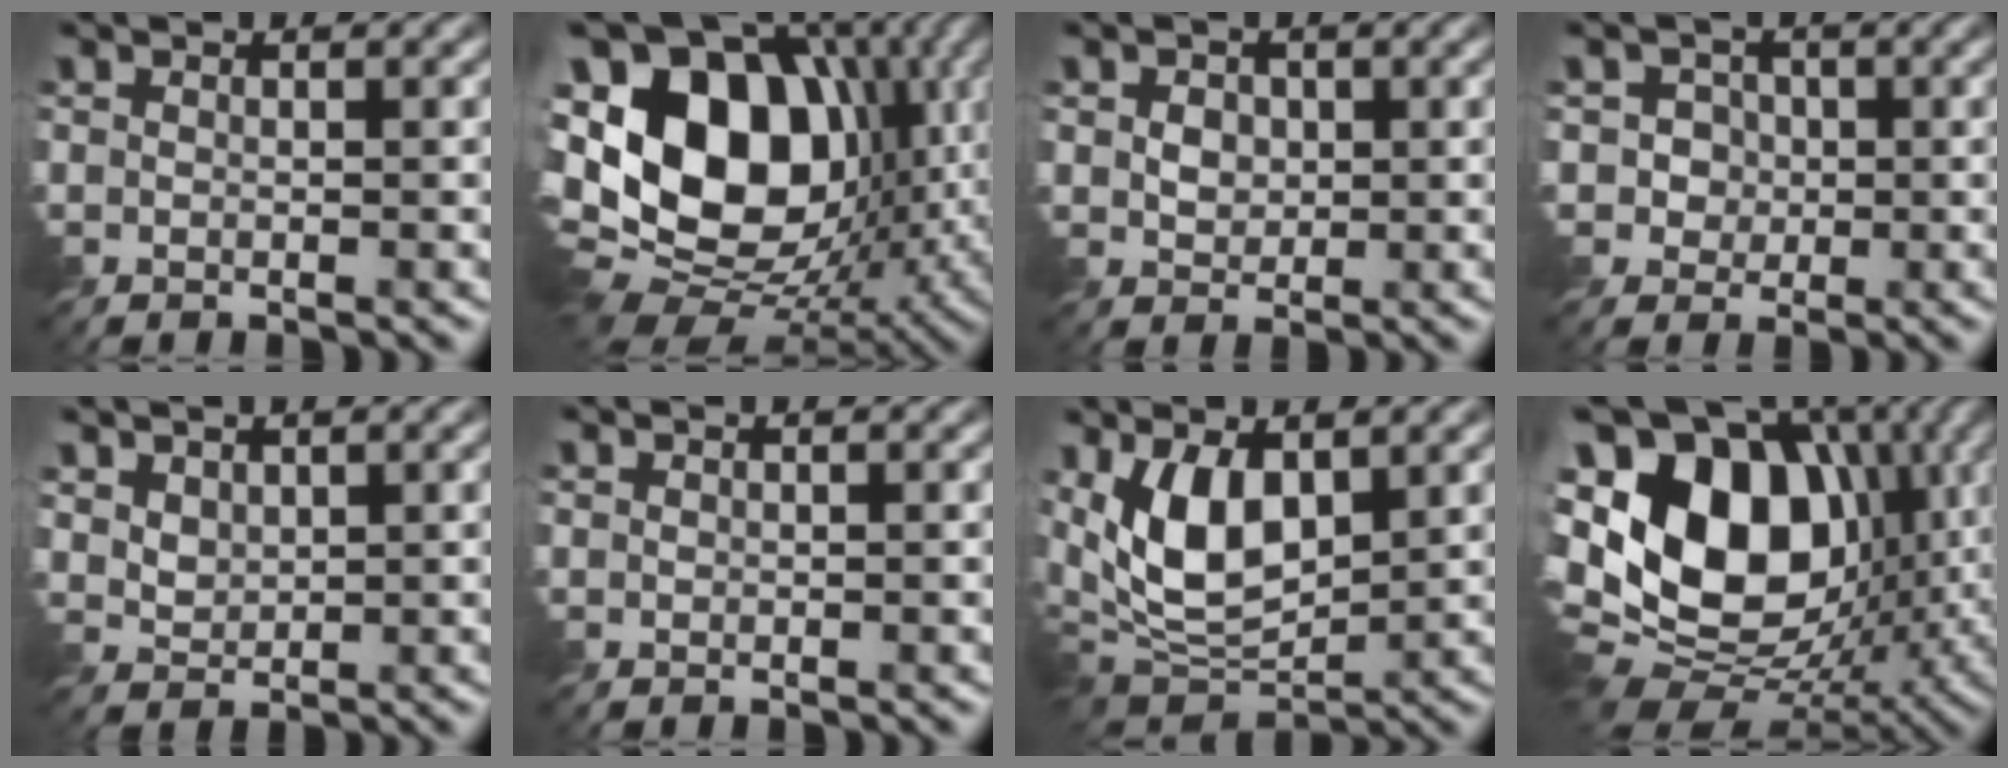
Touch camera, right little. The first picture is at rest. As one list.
[{"total": 18.5, "force": [1.4, 13.0, 13.0], "torque": [-0.249, 0.008, 0.033]}, {"total": 2.1, "force": [0.3, 1.7, 1.2], "torque": [-0.029, 0.002, -0.001]}, {"total": 3.3, "force": [0.4, 3.1, 0.9], "torque": [-0.007, 0.009, 0.004]}, {"total": 1.8, "force": [1.0, 1.1, 0.9], "torque": [-0.026, -0.004, 0.024]}, {"total": 0.0}, {"total": 7.6, "force": [1.8, 3.8, 6.3], "torque": [-0.133, -0.009, 0.030]}, {"total": 17.2, "force": [1.9, 11.9, 12.4], "torque": [-0.253, 0.007, 0.029]}]